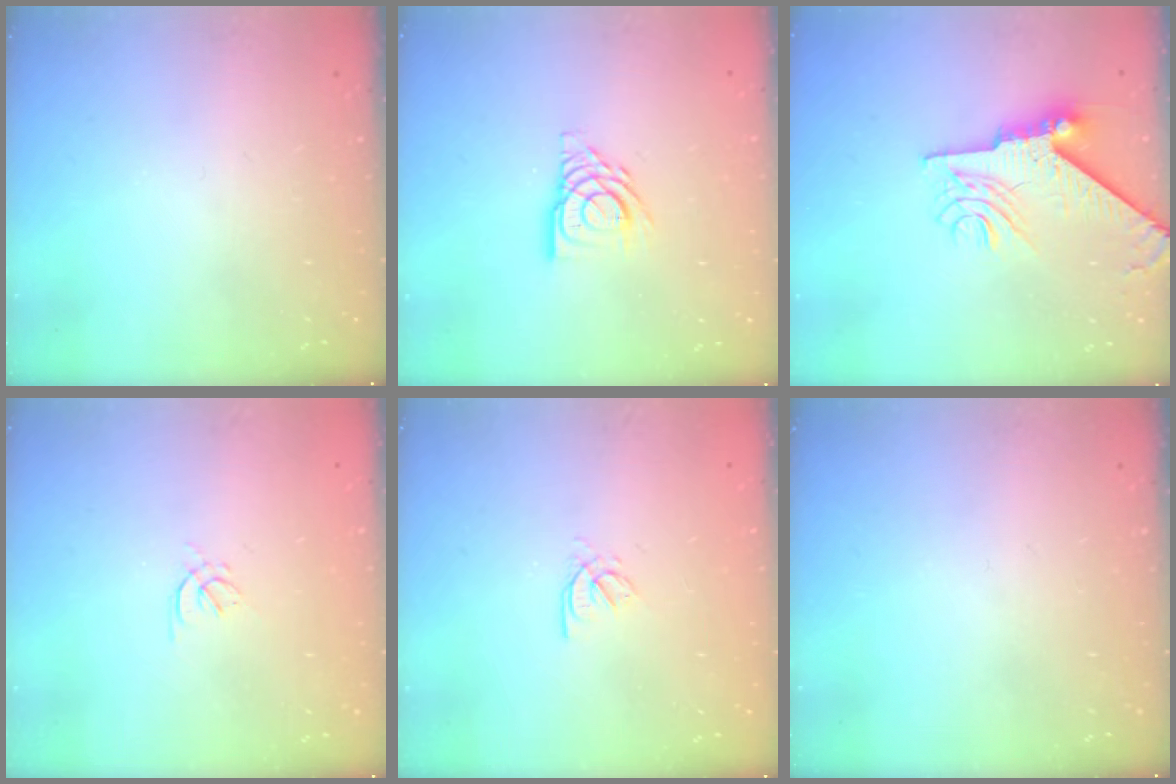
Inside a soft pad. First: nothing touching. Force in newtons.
{"total": 11.3, "press": 11.3, "slide": 1.3}
{"total": 11.4, "press": 11.3, "slide": 1.5}
{"total": 1.5, "press": 1.4, "slide": 0.6}
{"total": 2.2, "press": 2.2, "slide": 0.4}
{"total": 0.0}